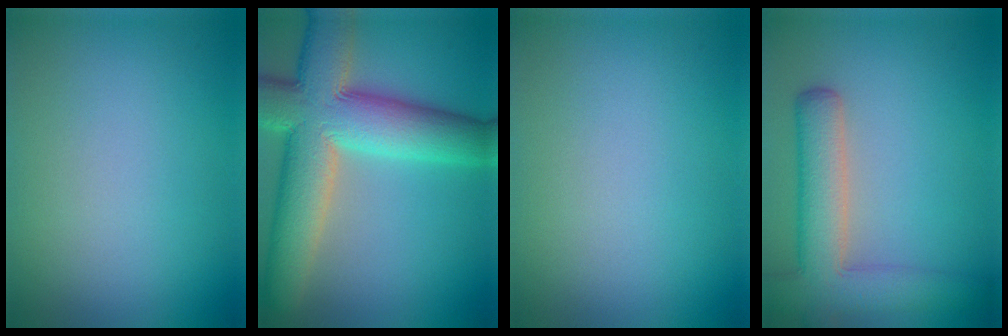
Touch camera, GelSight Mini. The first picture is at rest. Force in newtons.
{"total": 12.4, "press": 12.4, "slide": 0.9}
{"total": 0.0}
{"total": 6.8, "press": 6.7, "slide": 0.6}